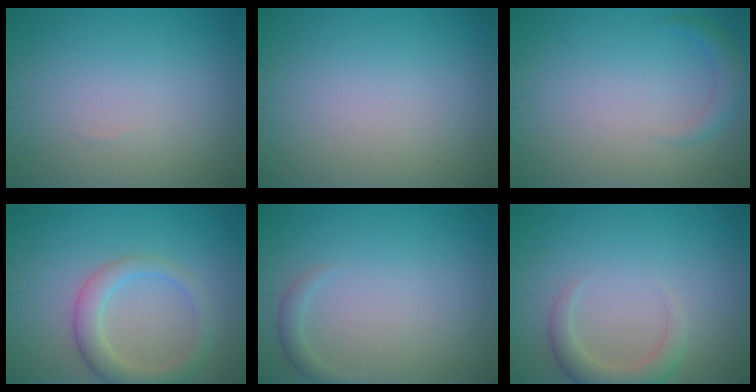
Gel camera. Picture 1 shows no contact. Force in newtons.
{"total": 0.0}
{"total": 1.5, "press": 1.5, "slide": 0.1}
{"total": 3.6, "press": 3.5, "slide": 0.2}
{"total": 1.1, "press": 1.1, "slide": 0.0}
{"total": 2.8, "press": 2.8, "slide": 0.4}